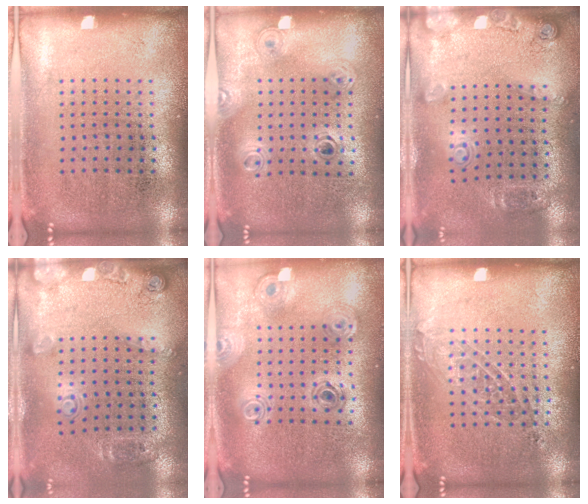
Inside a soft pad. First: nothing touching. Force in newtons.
{"total": 1.2, "press": 1.1, "slide": 0.5}
{"total": 1.9, "press": 1.2, "slide": 1.4}
{"total": 1.9, "press": 1.2, "slide": 1.4}
{"total": 1.0, "press": 0.9, "slide": 0.2}
{"total": 1.2, "press": 1.1, "slide": 0.5}